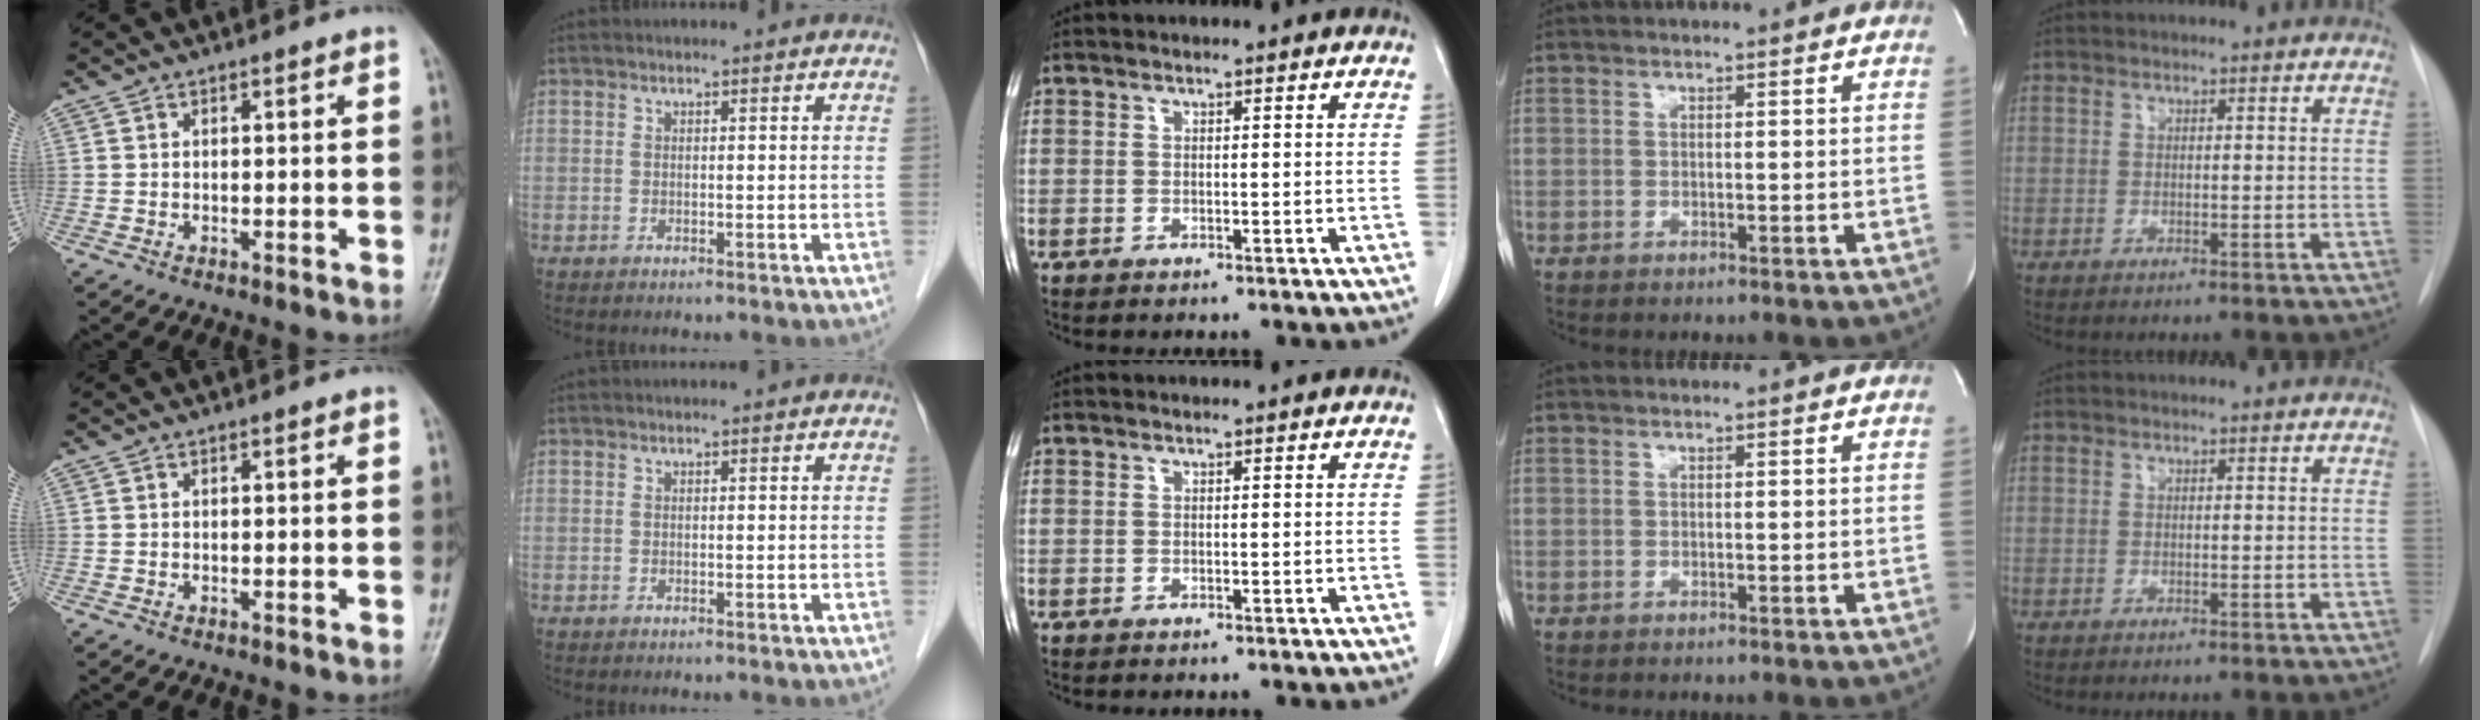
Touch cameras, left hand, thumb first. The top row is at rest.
{}